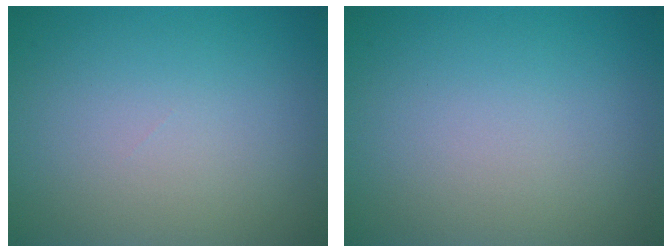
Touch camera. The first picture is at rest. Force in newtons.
{"total": 0.0}